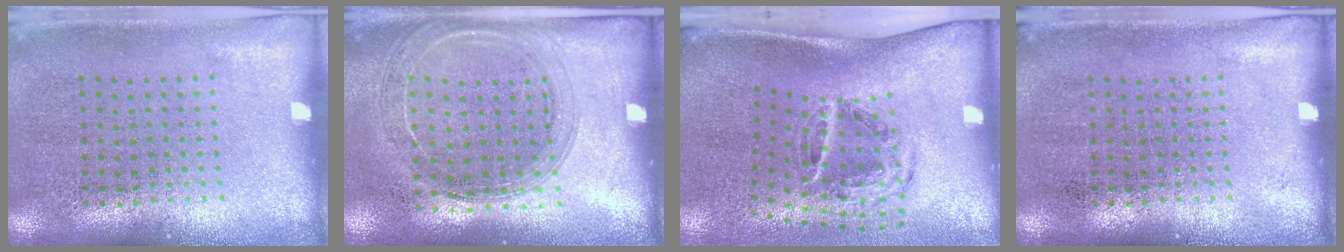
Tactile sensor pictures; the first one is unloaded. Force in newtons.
{"total": 1.6, "press": 1.5, "slide": 0.2}
{"total": 2.0, "press": 1.2, "slide": 1.6}
{"total": 0.0}